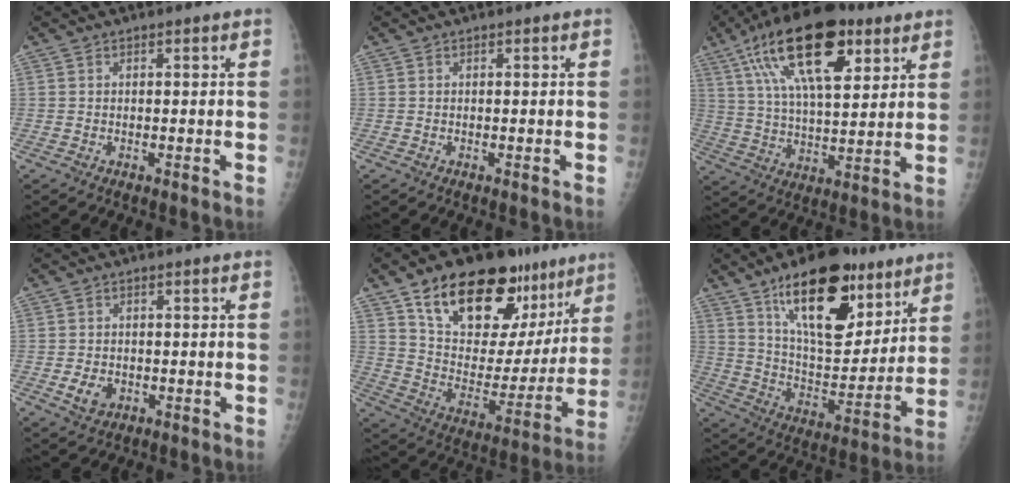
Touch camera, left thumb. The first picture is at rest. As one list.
[{"total": 0.0}, {"total": 22.2, "force": [10.7, 9.6, 16.9], "torque": [-0.279, -0.018, 0.183]}, {"total": 3.6, "force": [-0.9, 2.8, 2.1], "torque": [-0.030, 0.000, -0.009]}, {"total": 26.7, "force": [16.2, 14.2, 15.8], "torque": [-0.198, -0.041, 0.261]}, {"total": 23.6, "force": [13.7, 10.5, 16.1], "torque": [-0.205, -0.061, 0.228]}]